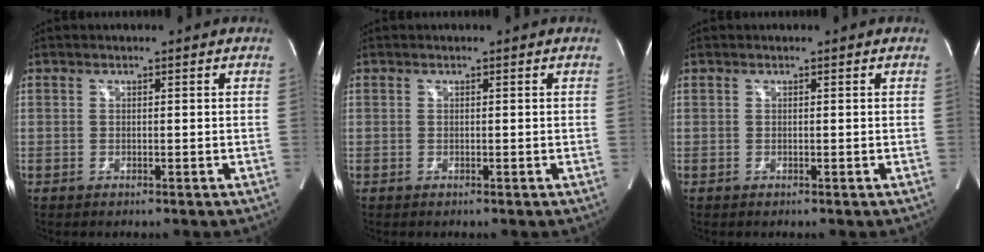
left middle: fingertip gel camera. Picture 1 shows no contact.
{"total": 0.0}
{"total": 0.0}